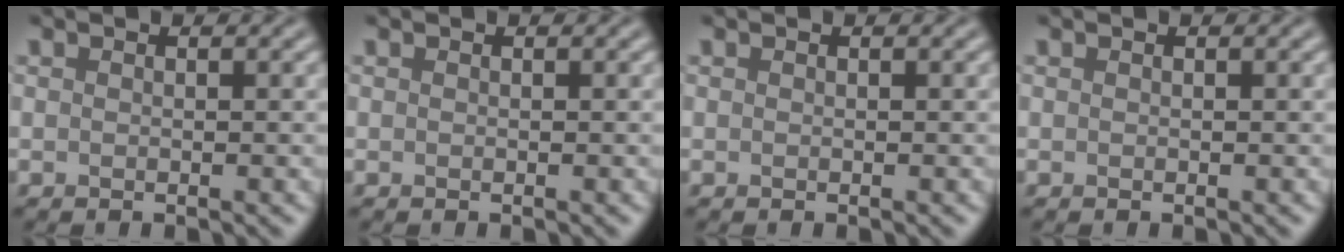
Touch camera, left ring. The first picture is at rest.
{"total": 0.0}
{"total": 0.0}
{"total": 0.0}